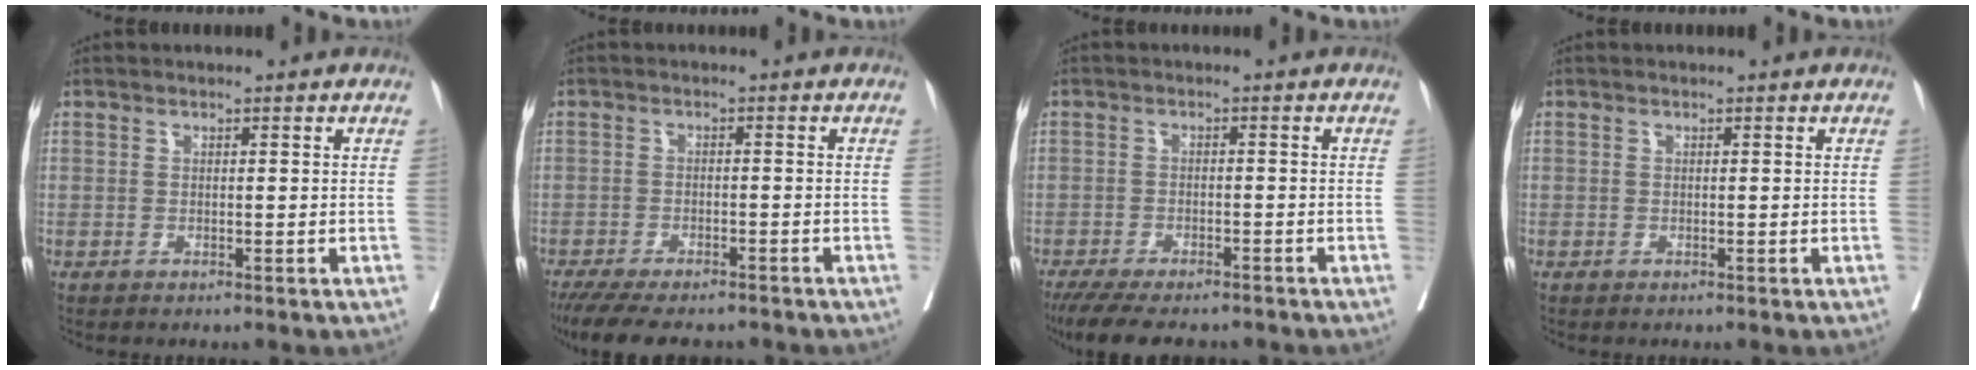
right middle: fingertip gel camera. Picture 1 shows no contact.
{"total": 11.8, "force": [-10.0, 3.3, 5.3], "torque": [-0.091, -0.011, -0.142]}
{"total": 11.0, "force": [-9.3, 3.0, 5.0], "torque": [-0.080, -0.012, -0.135]}
{"total": 0.0}